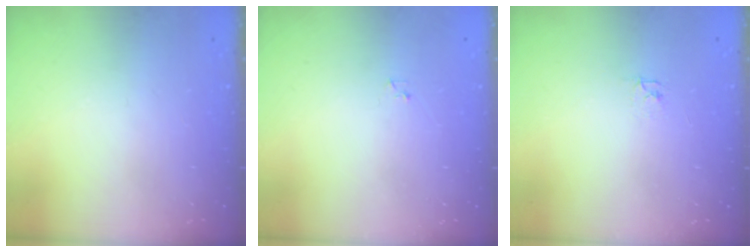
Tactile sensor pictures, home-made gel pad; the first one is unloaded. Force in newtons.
{"total": 1.6, "press": 1.6, "slide": 0.2}
{"total": 2.1, "press": 2.1, "slide": 0.3}